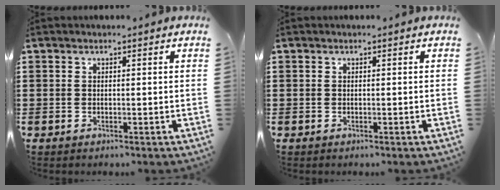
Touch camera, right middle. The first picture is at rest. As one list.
[{"total": 0.0}]